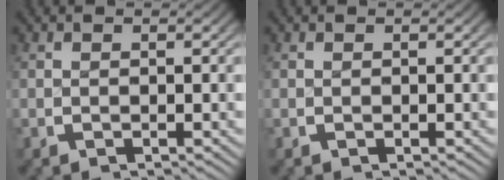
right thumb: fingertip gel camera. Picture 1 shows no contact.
{"total": 0.0}